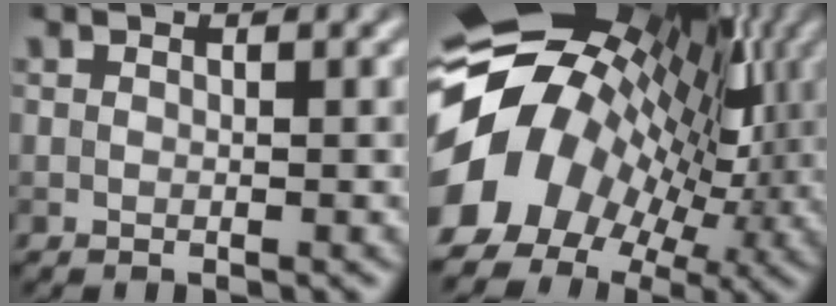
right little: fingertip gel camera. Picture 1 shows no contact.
{"total": 15.4, "force": [-1.2, 12.2, 9.3], "torque": [-0.196, -0.004, -0.008]}